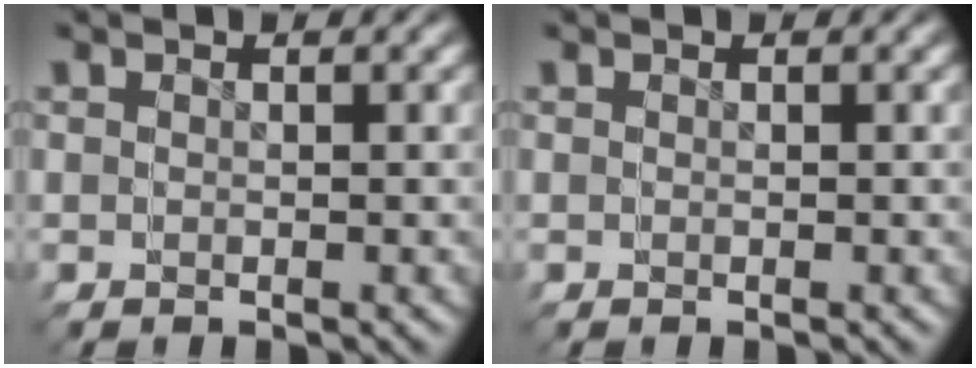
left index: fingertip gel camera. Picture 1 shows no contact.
{"total": 0.0}